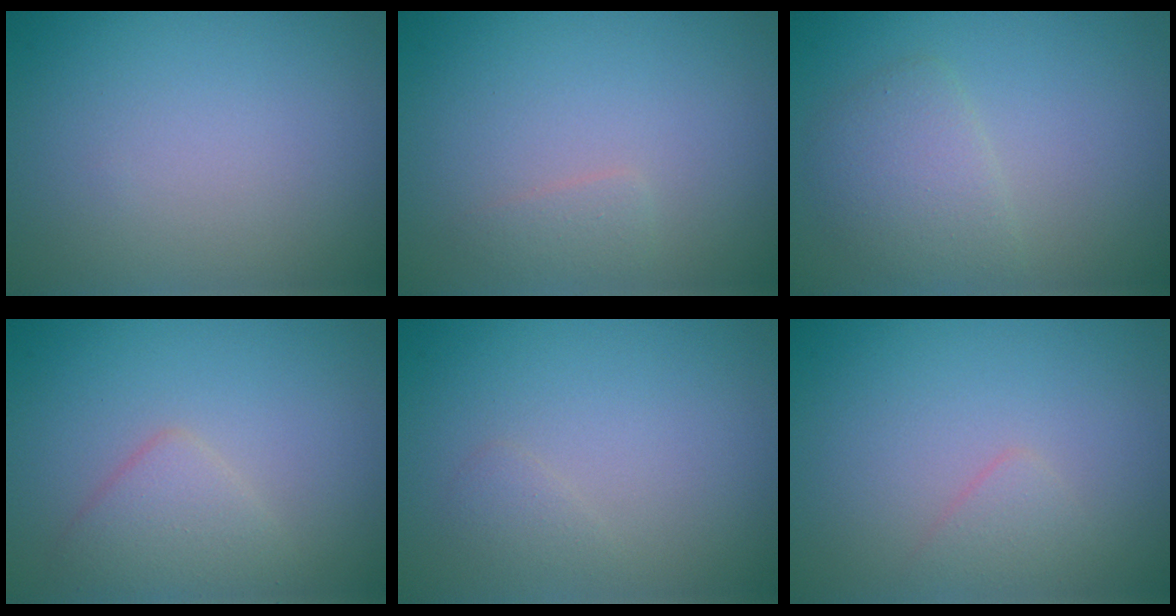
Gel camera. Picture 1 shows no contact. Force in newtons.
{"total": 1.0, "press": 1.0, "slide": 0.1}
{"total": 2.7, "press": 2.7, "slide": 0.1}
{"total": 2.4, "press": 2.4, "slide": 0.1}
{"total": 0.8, "press": 0.8, "slide": 0.0}
{"total": 1.2, "press": 1.2, "slide": 0.1}